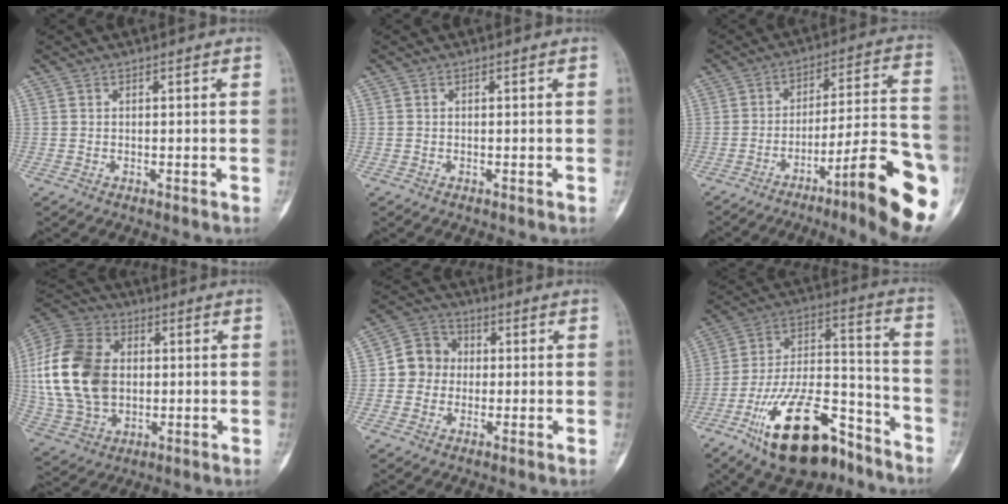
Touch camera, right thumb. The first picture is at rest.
{"total": 0.0}
{"total": 19.8, "force": [-9.1, 3.1, 17.3], "torque": [-0.210, 0.058, -0.129]}
{"total": 20.5, "force": [1.6, 14.5, 14.4], "torque": [-0.279, 0.007, 0.033]}
{"total": 7.4, "force": [-0.1, 6.9, 2.8], "torque": [-0.018, 0.019, -0.014]}
{"total": 22.8, "force": [-13.9, 9.9, 15.1], "torque": [-0.266, 0.086, -0.237]}